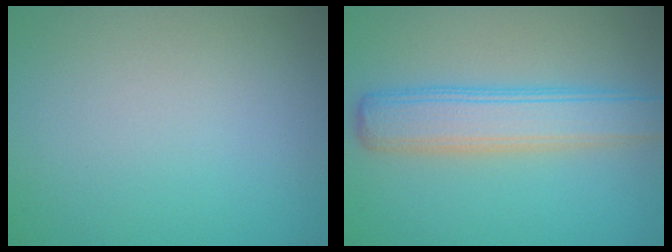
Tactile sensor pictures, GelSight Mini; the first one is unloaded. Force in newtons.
{"total": 5.4, "press": 5.4, "slide": 0.1}